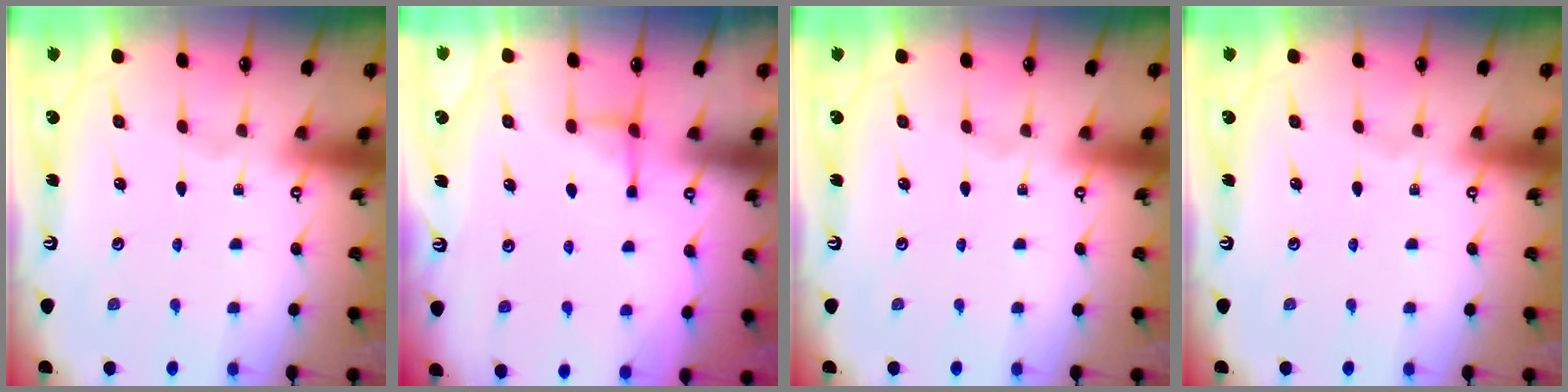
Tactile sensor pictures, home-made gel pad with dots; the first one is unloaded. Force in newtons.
{"total": 3.9, "press": 3.8, "slide": 0.7}
{"total": 0.0}
{"total": 0.0}